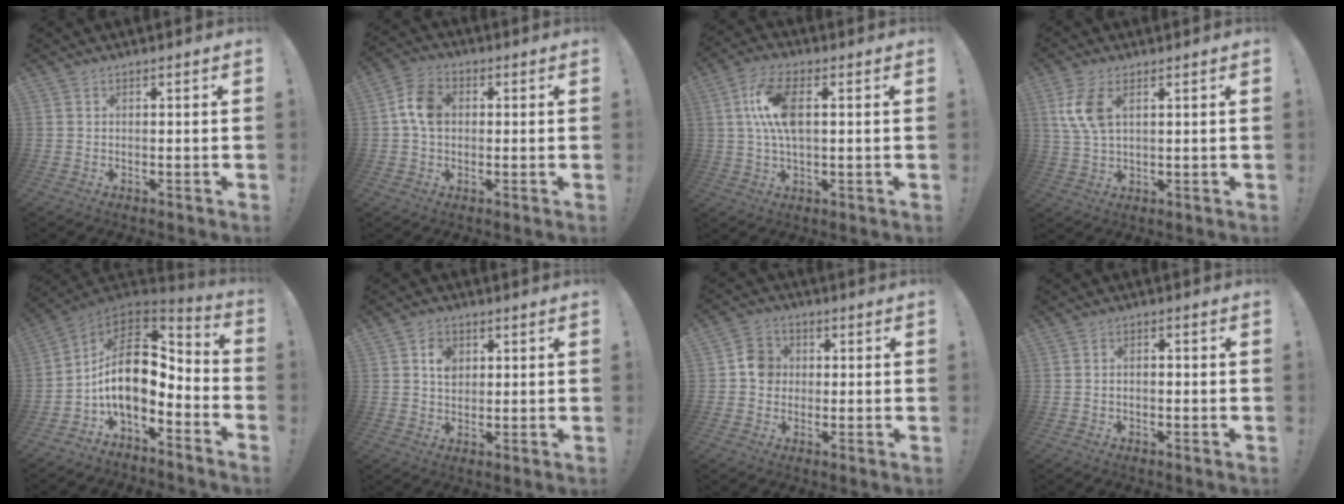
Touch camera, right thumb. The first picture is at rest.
{"total": 8.7, "force": [0.6, 6.3, 6.0], "torque": [-0.111, 0.016, 0.016]}
{"total": 11.6, "force": [1.9, 5.3, 10.1], "torque": [-0.196, 0.000, 0.035]}
{"total": 8.3, "force": [3.0, 3.8, 6.7], "torque": [-0.147, -0.006, 0.055]}
{"total": 17.2, "force": [1.0, 9.7, 14.1], "torque": [-0.244, -0.006, 0.019]}
{"total": 5.1, "force": [1.6, 4.1, 2.6], "torque": [-0.027, -0.003, 0.025]}
{"total": 7.2, "force": [0.1, 6.6, 2.8], "torque": [-0.035, 0.016, 0.005]}
{"total": 1.6, "force": [-1.1, 0.8, 0.9], "torque": [-0.014, 0.005, -0.020]}